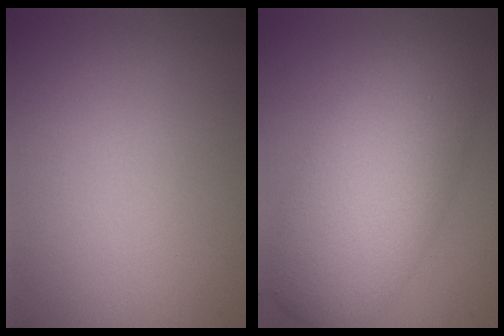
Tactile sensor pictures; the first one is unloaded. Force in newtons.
{"total": 8.2, "press": 8.2, "slide": 0.3}